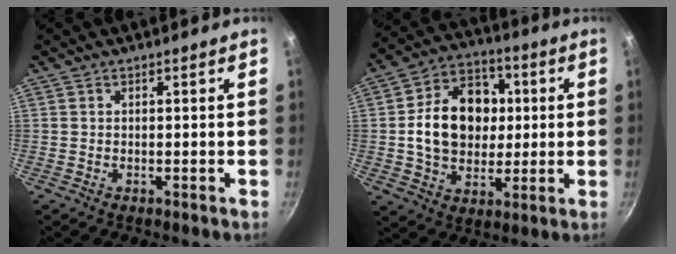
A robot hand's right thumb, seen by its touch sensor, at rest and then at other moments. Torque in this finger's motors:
{"motor_torque": [-0.40, 1.64, 0.86, -0.32, 0.38]}